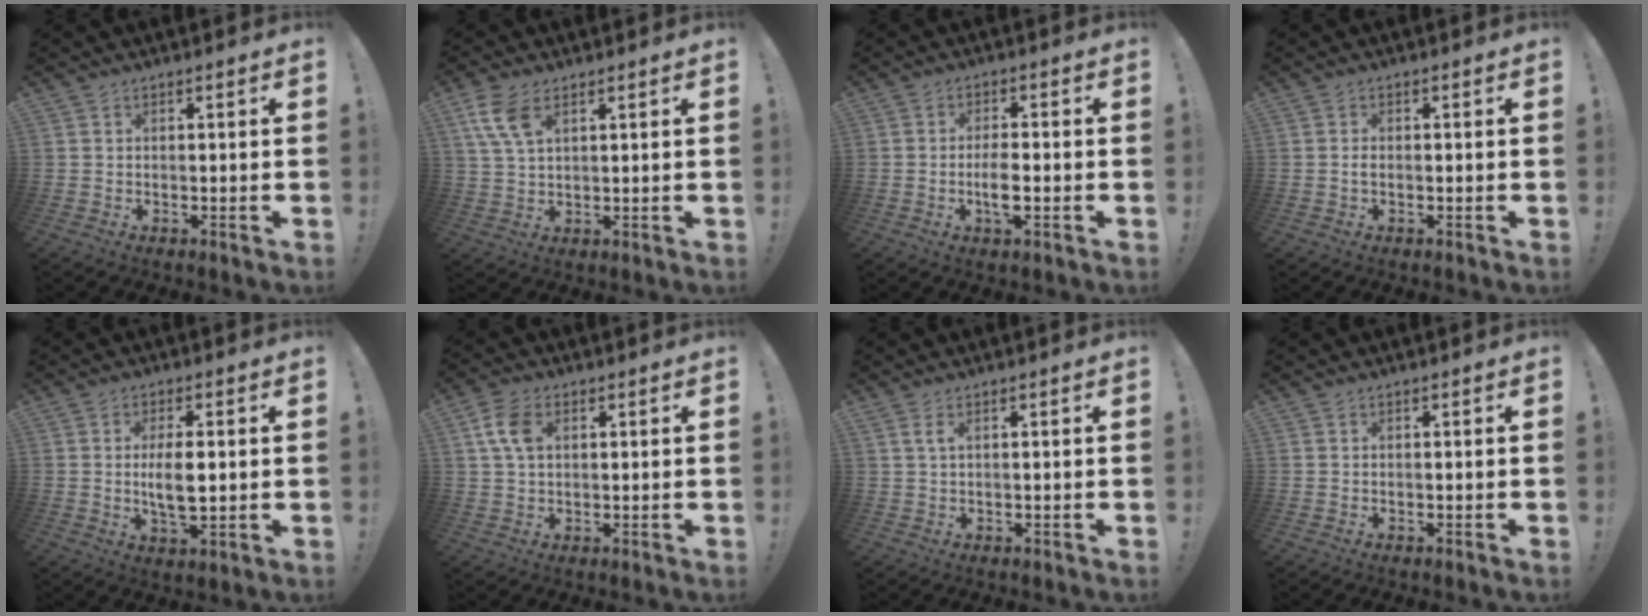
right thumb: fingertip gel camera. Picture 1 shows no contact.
{"total": 8.0, "force": [4.1, 4.0, 5.6], "torque": [-0.111, -0.009, 0.079]}
{"total": 5.3, "force": [-1.7, 2.1, 4.6], "torque": [-0.079, -0.001, -0.032]}
{"total": 0.9, "force": [-0.4, 0.3, 0.7], "torque": [-0.021, 0.005, -0.006]}
{"total": 7.6, "force": [0.1, 3.1, 7.0], "torque": [-0.128, -0.010, -0.004]}
{"total": 7.4, "force": [2.0, 4.8, 5.3], "torque": [-0.102, 0.002, 0.036]}
{"total": 2.4, "force": [0.9, 0.6, 2.1], "torque": [-0.040, 0.000, 0.014]}
{"total": 0.0}